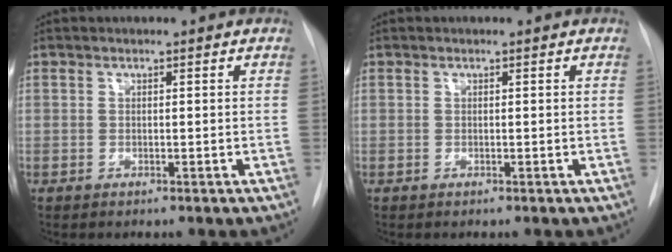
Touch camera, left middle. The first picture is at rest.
{"total": 0.0}